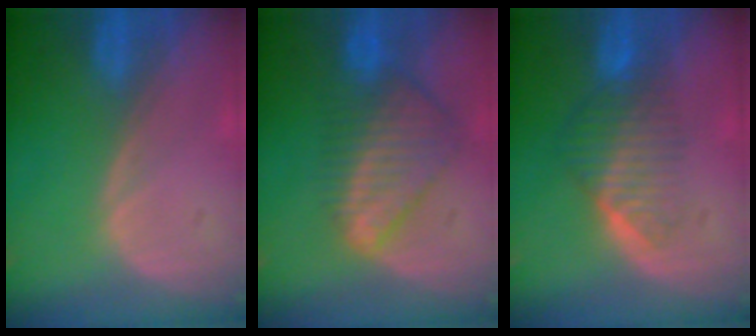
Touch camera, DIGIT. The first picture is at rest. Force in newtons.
{"total": 8.4, "press": 7.3, "slide": 4.1}
{"total": 6.5, "press": 5.5, "slide": 3.4}